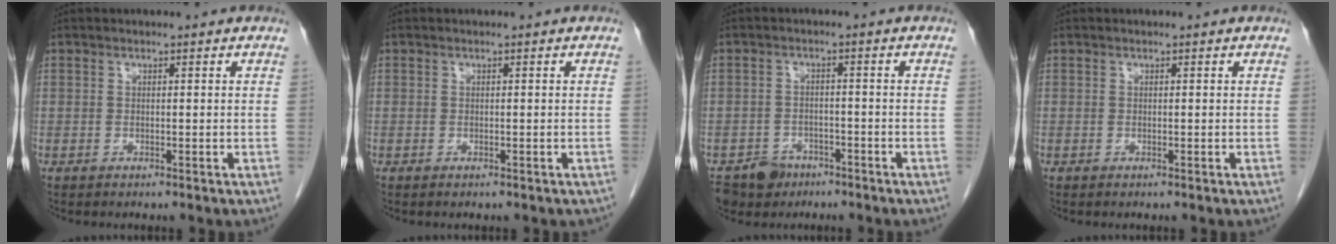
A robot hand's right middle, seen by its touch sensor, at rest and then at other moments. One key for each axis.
{"total": 1.2, "fx": -1.0, "fy": 0.5, "fz": 0.5, "tx": -0.009, "ty": -0.002, "tz": -0.009}
{"total": 5.0, "fx": -3.6, "fy": 3.4, "fz": 0.8, "tx": -0.011, "ty": 0.003, "tz": -0.057}
{"total": 0.0}